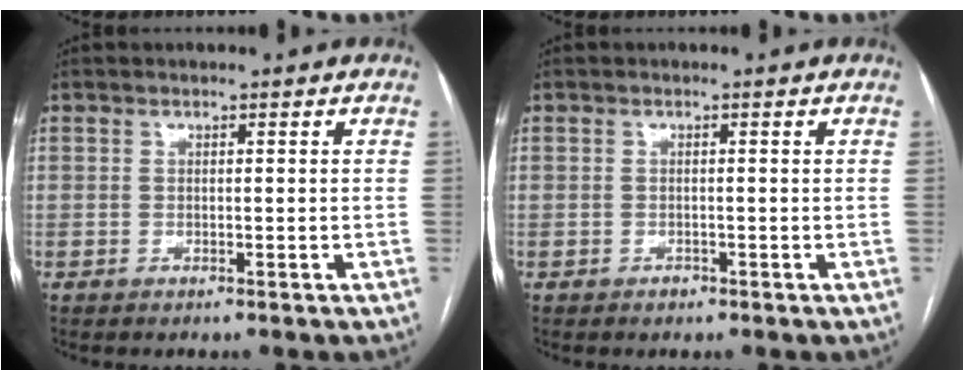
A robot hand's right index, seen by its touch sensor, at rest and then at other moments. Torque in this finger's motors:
{"motor_torque": [-0.09, -0.04, -0.12, -0.05]}